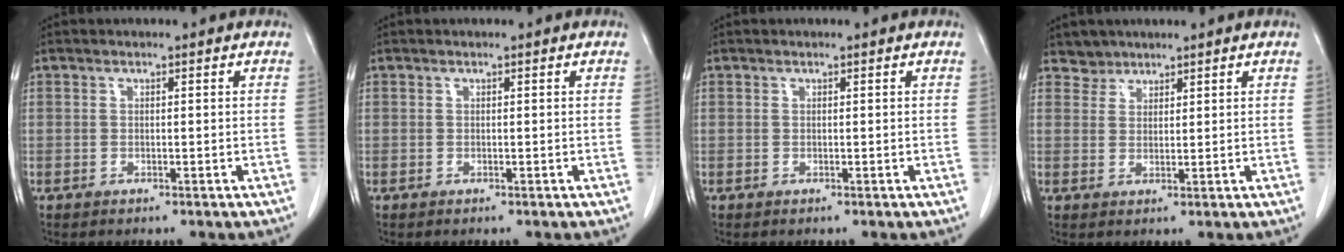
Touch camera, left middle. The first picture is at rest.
{"total": 0.0}
{"total": 0.0}
{"total": 2.3, "force": [1.9, 1.1, -0.5], "torque": [0.013, 0.003, 0.031]}